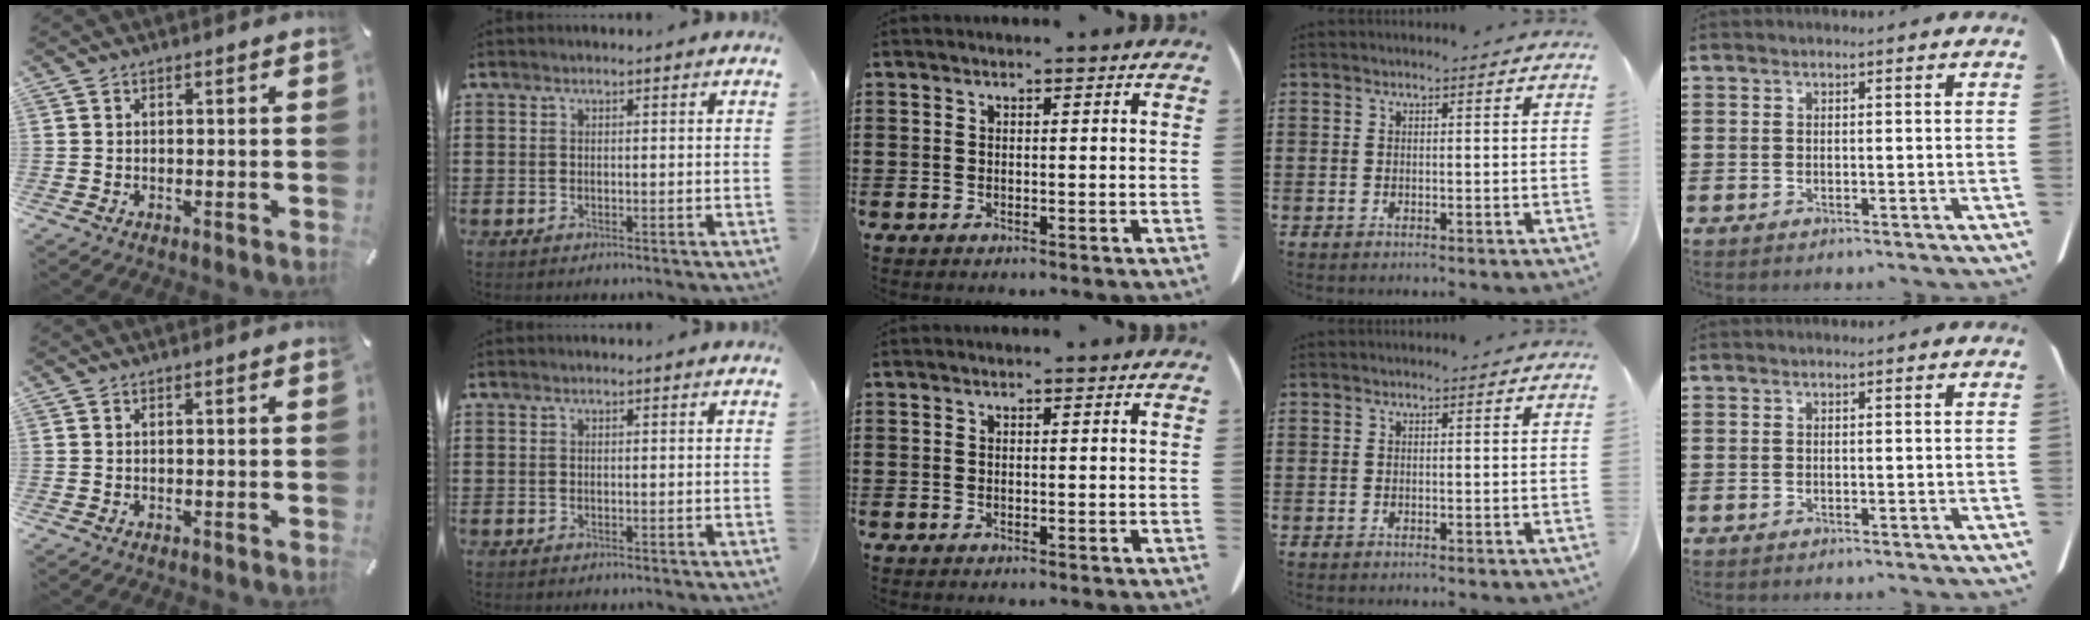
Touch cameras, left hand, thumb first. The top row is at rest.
{}